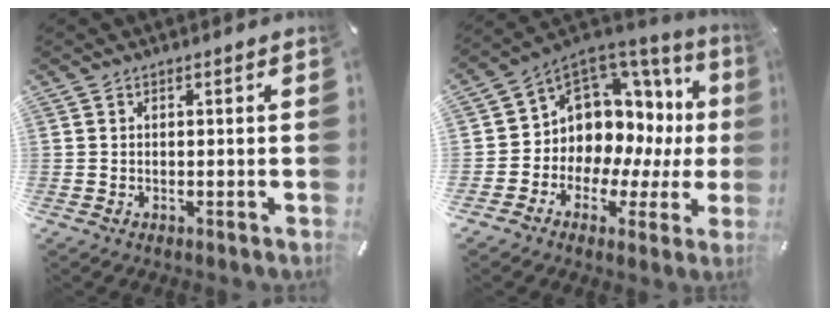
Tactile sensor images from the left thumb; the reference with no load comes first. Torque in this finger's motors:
{"motor_torque": [0.62, 0.79, 0.81, 0.51, 0.15]}